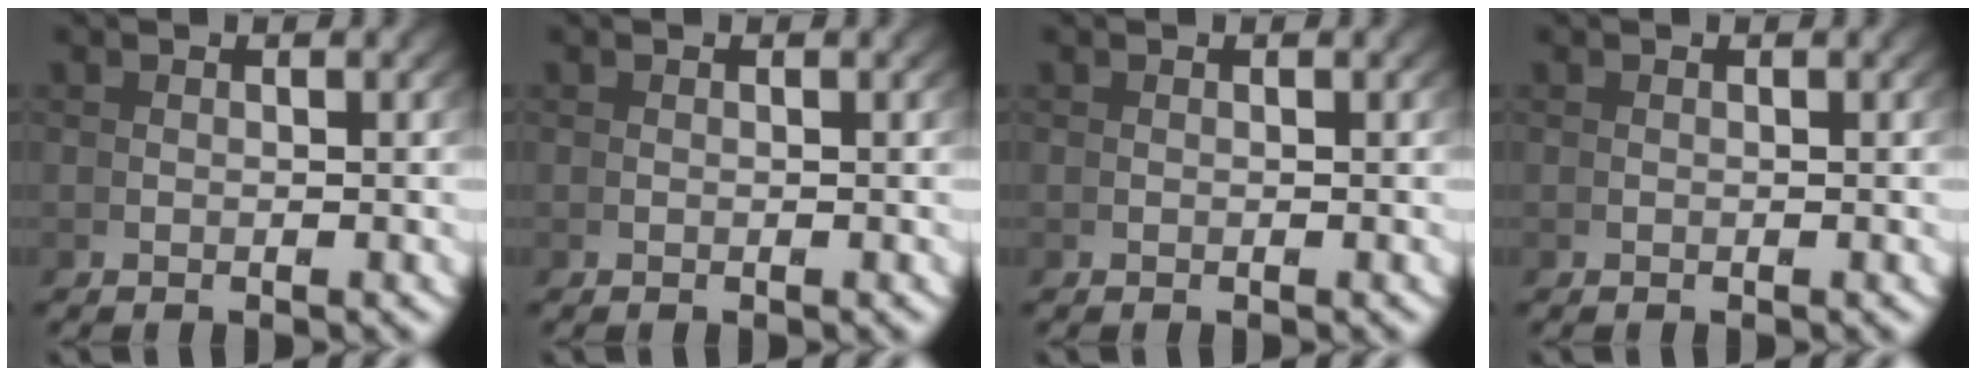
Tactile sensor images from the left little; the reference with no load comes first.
{"total": 0.0}
{"total": 0.0}
{"total": 0.0}